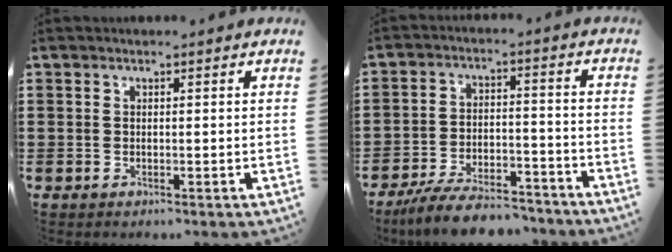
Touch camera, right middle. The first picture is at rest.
{"total": 7.9, "force": [-7.3, 1.4, 2.6], "torque": [-0.044, 0.016, -0.137]}